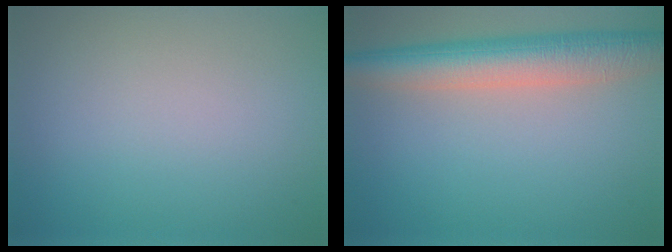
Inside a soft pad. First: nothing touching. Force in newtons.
{"total": 6.5, "press": 6.5, "slide": 0.3}